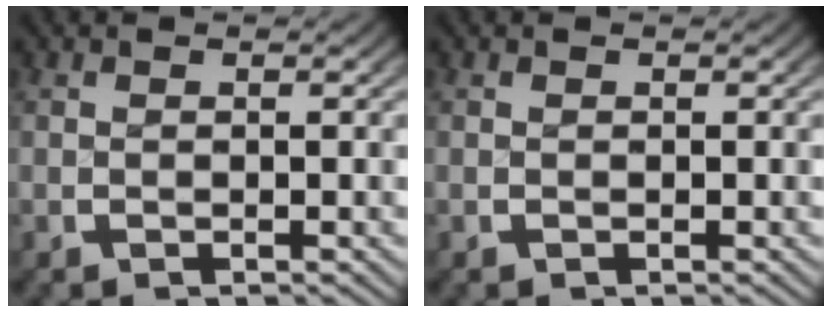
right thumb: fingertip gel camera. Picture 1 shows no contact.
{"total": 0.0}